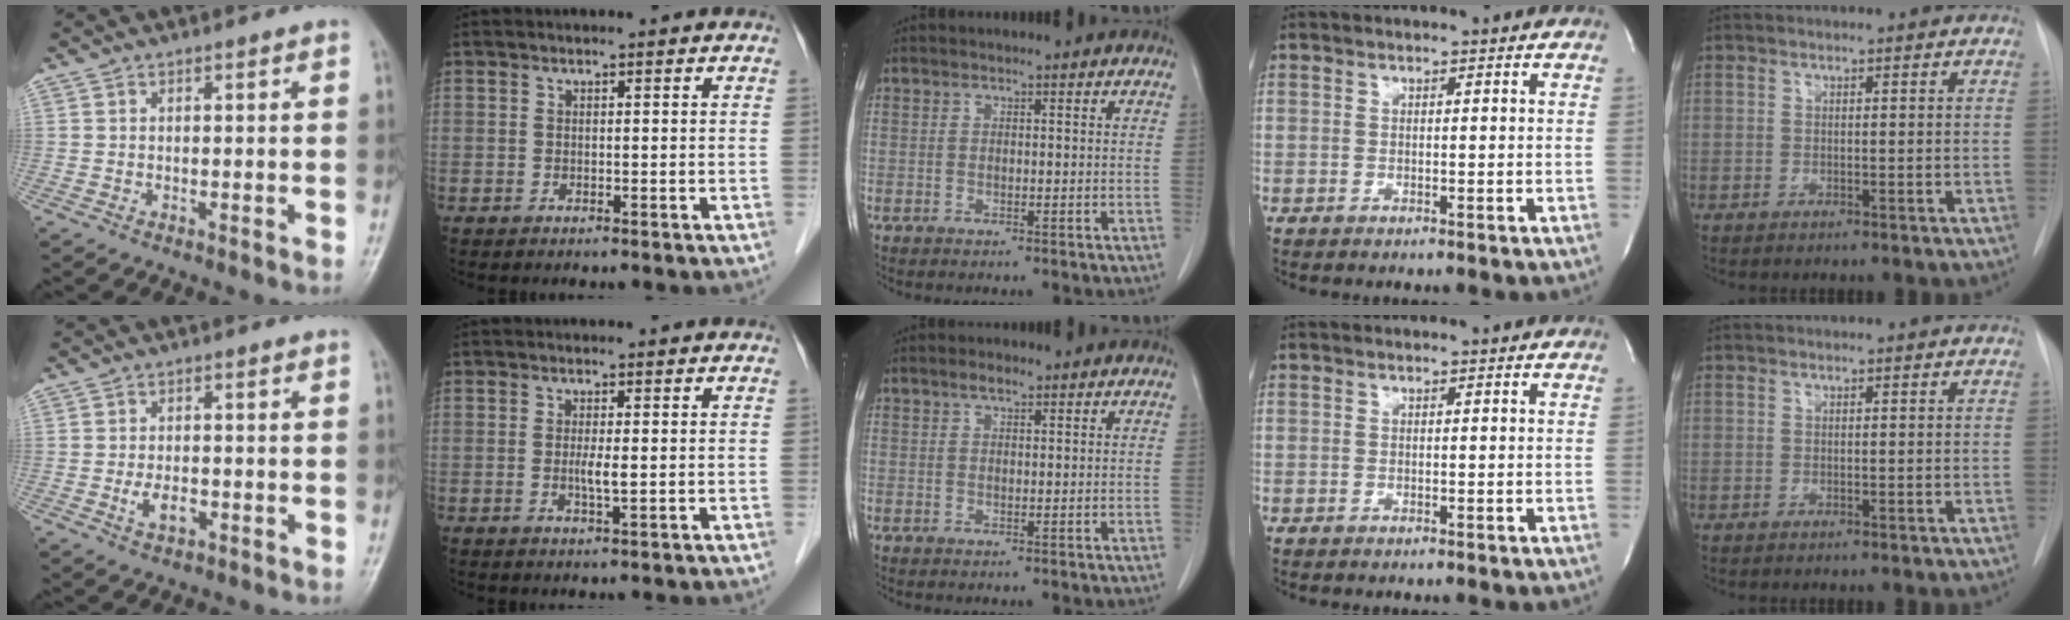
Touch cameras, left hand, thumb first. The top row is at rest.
{"thumb": {"total": 3.5, "force": [-1.1, 2.1, 2.6], "torque": [-0.044, 0.004, -0.017]}, "index": {"total": 2.0, "force": [-0.3, 0.1, 2.0], "torque": [-0.042, -0.007, -0.004]}, "middle": {"total": 1.8, "force": [1.3, 0.7, 1.1], "torque": [-0.023, 0.005, 0.022]}}